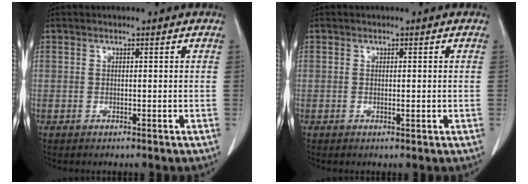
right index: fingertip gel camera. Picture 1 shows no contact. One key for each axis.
{"total": 0.8, "fx": 0.0, "fy": 0.4, "fz": 0.7, "tx": -0.009, "ty": -0.002, "tz": 0.001}